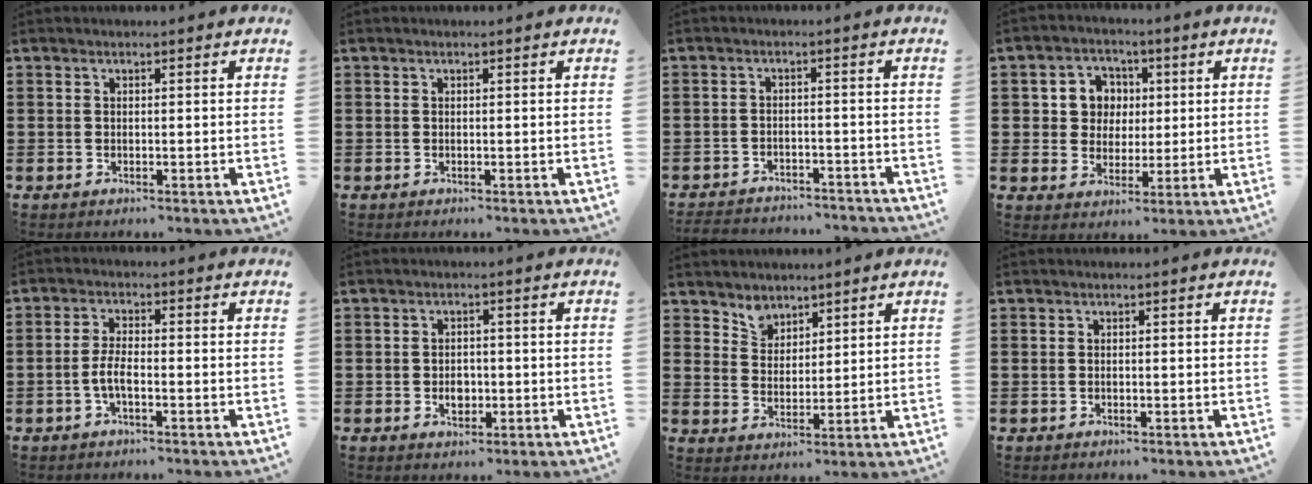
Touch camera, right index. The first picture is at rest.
{"total": 0.0}
{"total": 3.0, "force": [-3.0, 0.2, 0.2], "torque": [-0.014, -0.002, -0.066]}
{"total": 6.0, "force": [1.0, 5.6, 1.7], "torque": [-0.052, 0.017, 0.015]}
{"total": 3.3, "force": [-1.2, 0.8, 2.9], "torque": [-0.072, -0.005, -0.029]}
{"total": 2.5, "force": [-0.6, 2.0, 1.4], "torque": [-0.023, 0.003, -0.015]}
{"total": 3.7, "force": [3.0, 2.2, -0.2], "torque": [-0.013, 0.001, 0.057]}
{"total": 0.0}